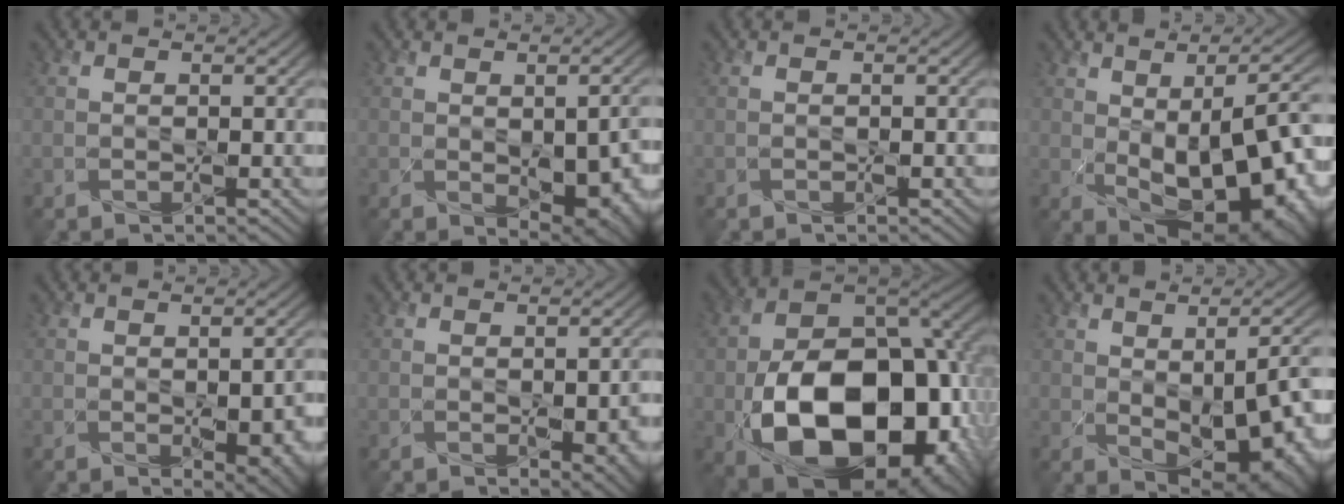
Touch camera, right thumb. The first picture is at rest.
{"total": 7.7, "force": [-1.6, 4.2, 6.3], "torque": [-0.098, -0.027, -0.005]}
{"total": 0.0}
{"total": 16.8, "force": [-3.3, 9.1, 13.8], "torque": [-0.174, -0.025, -0.026]}
{"total": 5.7, "force": [-1.2, 3.1, 4.7], "torque": [-0.071, -0.022, -0.001]}
{"total": 4.5, "force": [-1.1, 2.4, 3.6], "torque": [-0.053, -0.013, -0.005]}
{"total": 19.5, "force": [-6.6, 12.7, 13.3], "torque": [-0.230, -0.054, -0.085]}
{"total": 12.4, "force": [-2.4, 6.8, 10.1], "torque": [-0.125, -0.026, -0.012]}